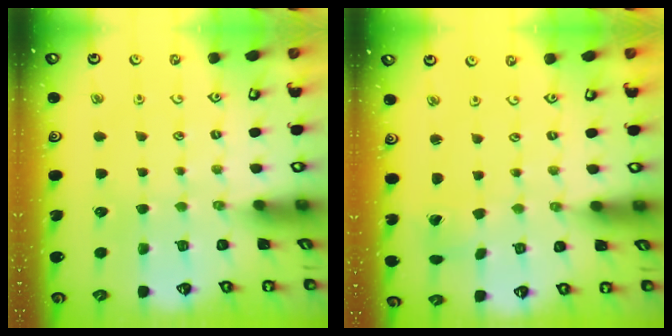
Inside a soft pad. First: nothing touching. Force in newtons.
{"total": 1.7, "press": 1.7, "slide": 0.1}